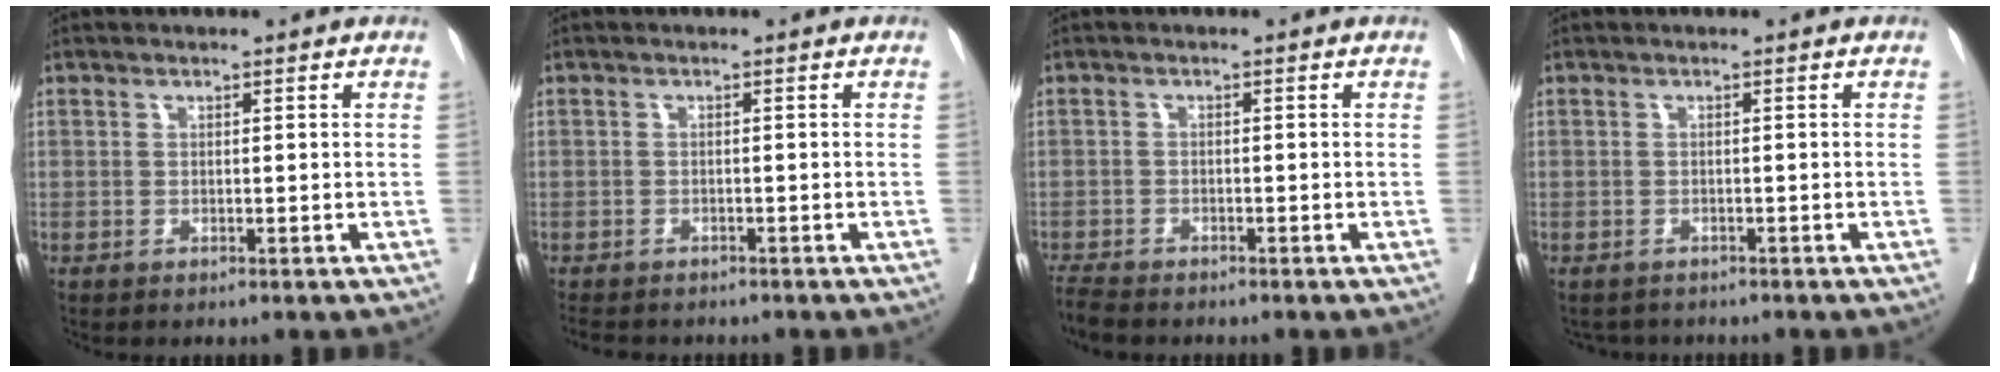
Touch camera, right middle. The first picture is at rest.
{"total": 5.2, "force": [-4.5, 2.0, 1.7], "torque": [-0.028, -0.006, -0.062]}
{"total": 3.8, "force": [-3.5, 0.7, 1.3], "torque": [-0.022, -0.013, -0.062]}
{"total": 2.5, "force": [-2.3, 1.0, 0.0], "torque": [-0.003, -0.005, -0.034]}